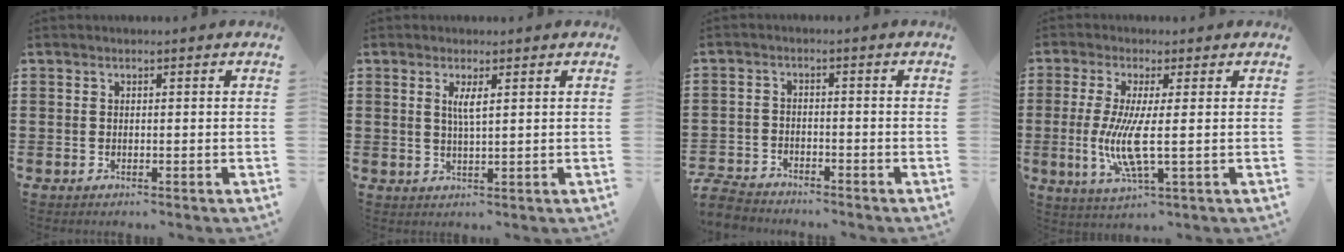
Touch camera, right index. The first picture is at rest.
{"total": 2.5, "force": [0.8, 0.3, 2.3], "torque": [-0.048, 0.000, 0.013]}
{"total": 3.6, "force": [-3.6, 0.5, 0.5], "torque": [-0.027, -0.005, -0.078]}
{"total": 7.7, "force": [-0.5, 1.0, 7.6], "torque": [-0.163, -0.021, -0.014]}